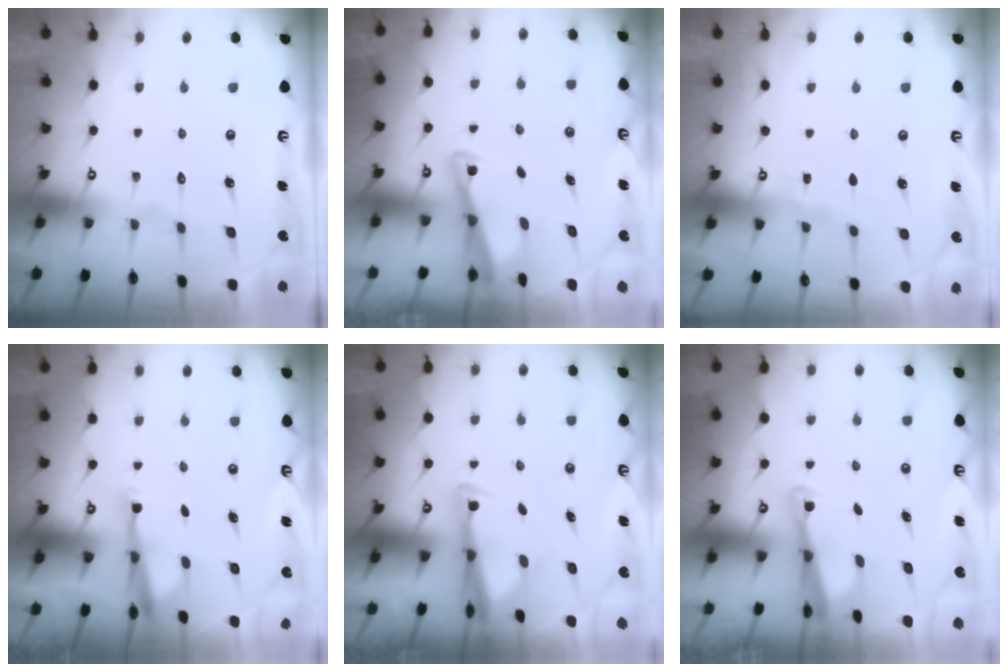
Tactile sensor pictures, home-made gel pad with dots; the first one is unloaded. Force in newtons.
{"total": 2.9, "press": 2.9, "slide": 0.3}
{"total": 3.1, "press": 3.0, "slide": 0.5}
{"total": 4.1, "press": 4.0, "slide": 0.9}
{"total": 3.0, "press": 2.9, "slide": 0.9}
{"total": 2.5, "press": 2.5, "slide": 0.5}